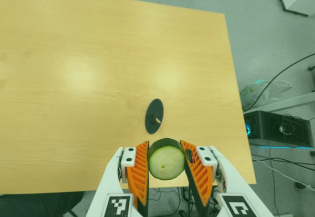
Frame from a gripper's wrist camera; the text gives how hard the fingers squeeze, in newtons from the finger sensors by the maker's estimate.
{"total": 9.7, "left": 9.1, "right": 10.3}